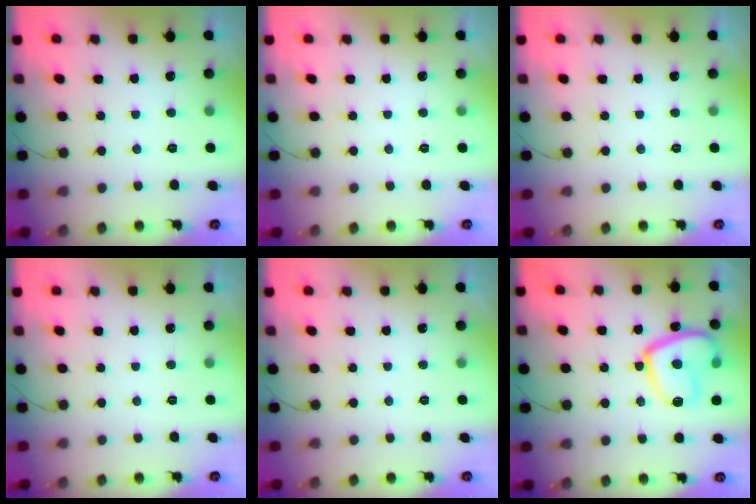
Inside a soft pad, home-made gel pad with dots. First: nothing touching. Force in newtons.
{"total": 0.0}
{"total": 0.0}
{"total": 0.0}
{"total": 0.0}
{"total": 16.9, "press": 16.8, "slide": 1.8}